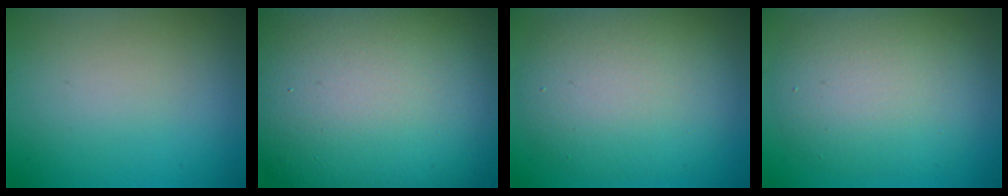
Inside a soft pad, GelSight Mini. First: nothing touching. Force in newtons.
{"total": 20.7, "press": 20.7, "slide": 1.3}
{"total": 8.4, "press": 8.4, "slide": 0.5}
{"total": 7.1, "press": 7.1, "slide": 0.6}